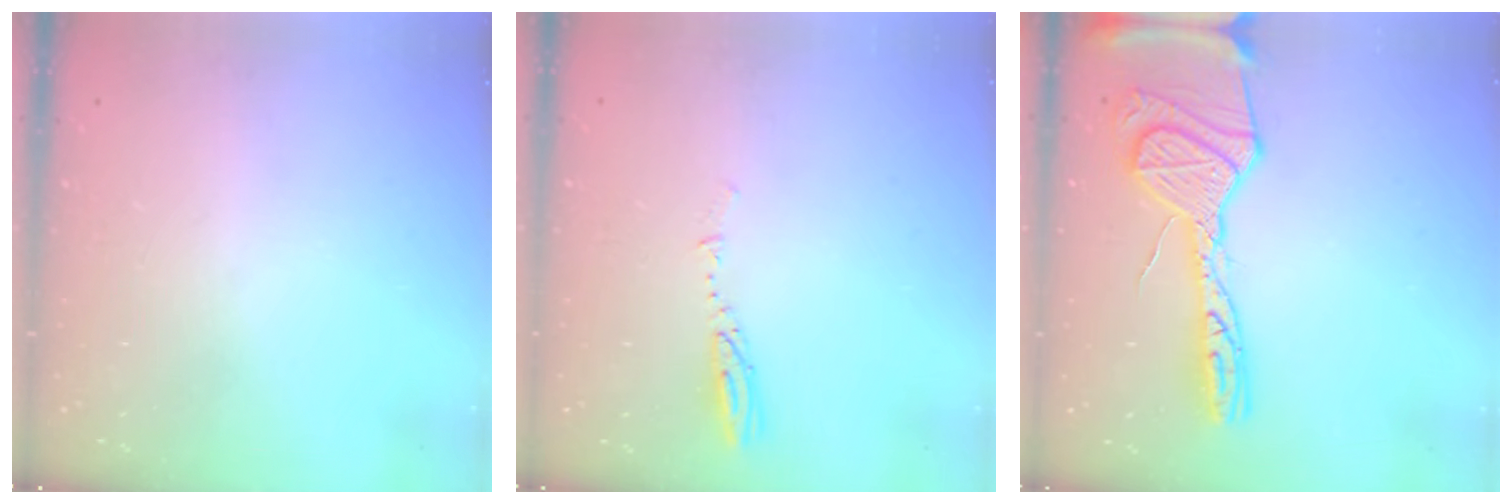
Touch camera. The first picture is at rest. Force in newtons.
{"total": 3.6, "press": 3.5, "slide": 0.4}
{"total": 20.3, "press": 20.2, "slide": 1.9}